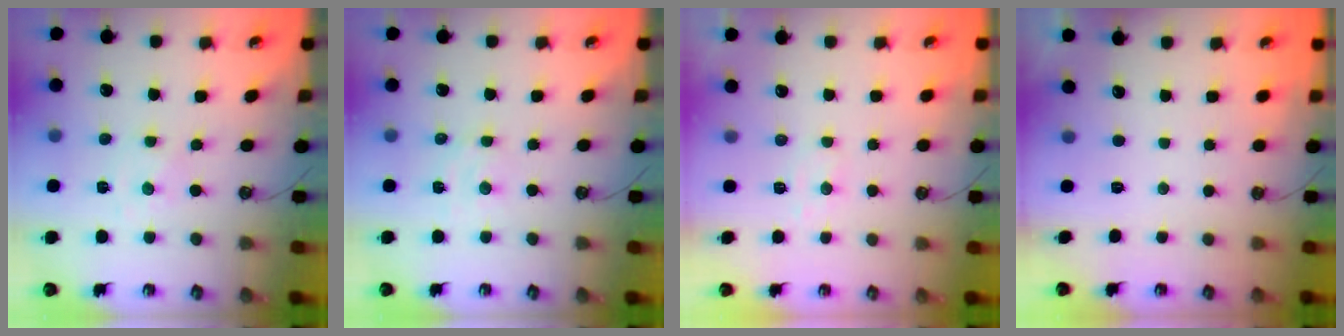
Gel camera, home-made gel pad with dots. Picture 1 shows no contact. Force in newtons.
{"total": 2.9, "press": 2.9, "slide": 0.6}
{"total": 6.2, "press": 6.2, "slide": 0.6}
{"total": 0.0}